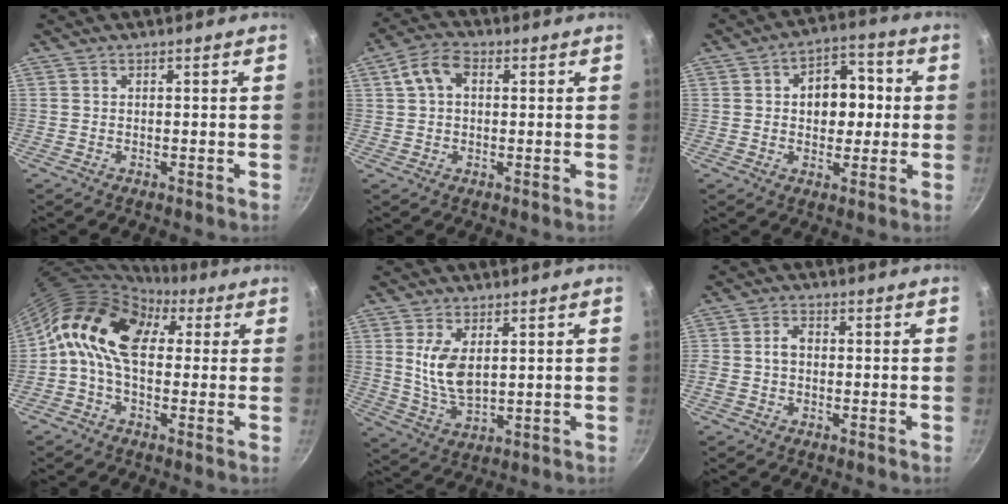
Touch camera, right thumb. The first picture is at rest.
{"total": 6.2, "force": [1.5, 4.1, 4.4], "torque": [-0.077, 0.017, 0.020]}
{"total": 10.7, "force": [1.0, 7.6, 7.4], "torque": [-0.056, 0.017, 0.005]}
{"total": 14.4, "force": [3.7, 9.3, 10.4], "torque": [-0.151, 0.015, 0.037]}
{"total": 8.2, "force": [2.1, 4.3, 6.8], "torque": [-0.124, -0.022, 0.049]}
{"total": 3.5, "force": [-0.4, 2.6, 2.3], "torque": [-0.038, 0.013, -0.012]}